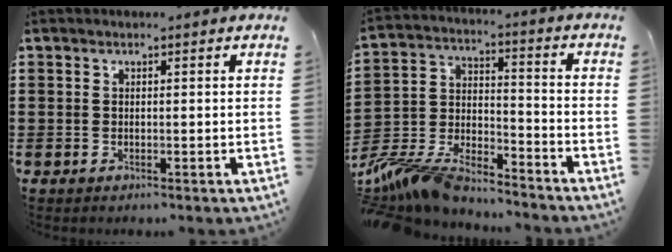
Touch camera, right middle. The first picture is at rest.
{"total": 10.8, "force": [-10.2, 1.8, 3.2], "torque": [-0.083, 0.012, -0.207]}